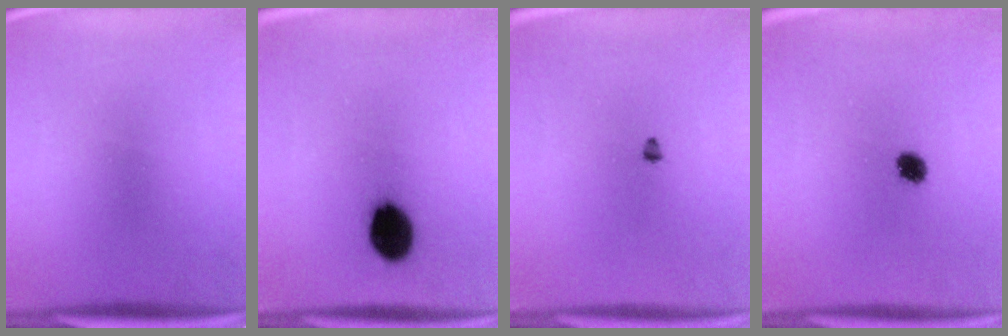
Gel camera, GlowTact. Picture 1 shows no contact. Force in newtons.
{"total": 10.9}
{"total": 1.1}
{"total": 3.4}